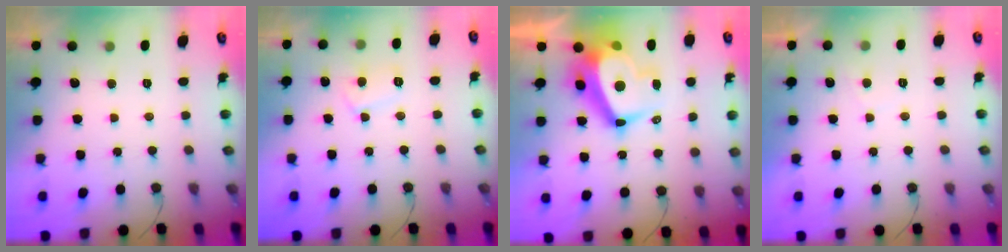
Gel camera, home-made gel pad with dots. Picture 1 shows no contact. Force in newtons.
{"total": 5.8, "press": 5.8, "slide": 0.2}
{"total": 14.6, "press": 14.2, "slide": 3.5}
{"total": 2.0, "press": 1.9, "slide": 0.7}